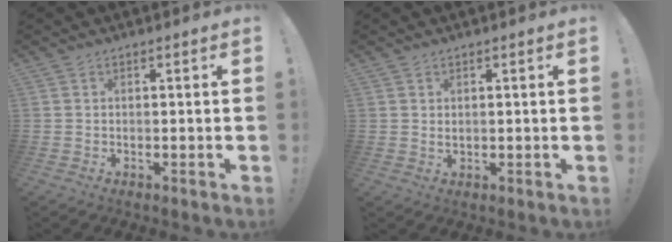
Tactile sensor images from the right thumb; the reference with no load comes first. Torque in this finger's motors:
{"motor_torque": [-0.01, -0.03, 0.30, 0.05, 0.01]}